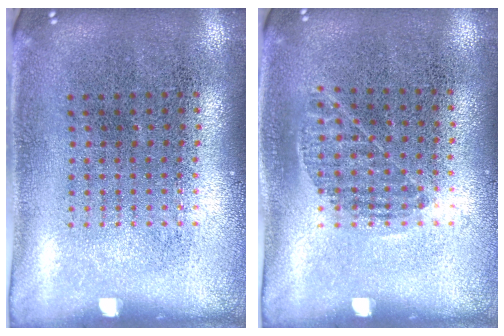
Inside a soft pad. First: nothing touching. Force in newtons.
{"total": 0.8, "press": 0.6, "slide": 0.5}